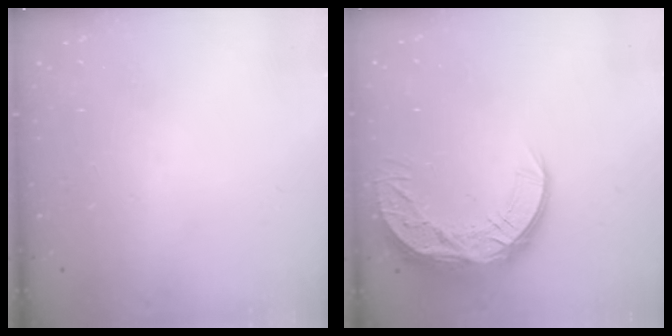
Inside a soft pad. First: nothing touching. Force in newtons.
{"total": 12.6, "press": 12.6, "slide": 0.7}